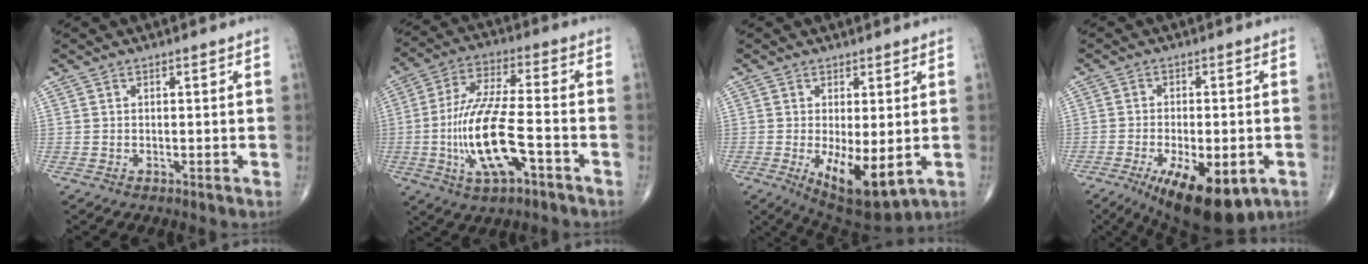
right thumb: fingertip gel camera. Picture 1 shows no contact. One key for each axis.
{"total": 15.4, "fx": -4.6, "fy": 5.0, "fz": 13.8, "tx": -0.281, "ty": 0.027, "tz": -0.081}
{"total": 10.3, "fx": -2.1, "fy": 4.1, "fz": 9.2, "tx": -0.138, "ty": -0.024, "tz": -0.018}
{"total": 15.2, "fx": -6.8, "fy": 6.2, "fz": 12.1, "tx": -0.173, "ty": -0.002, "tz": -0.089}